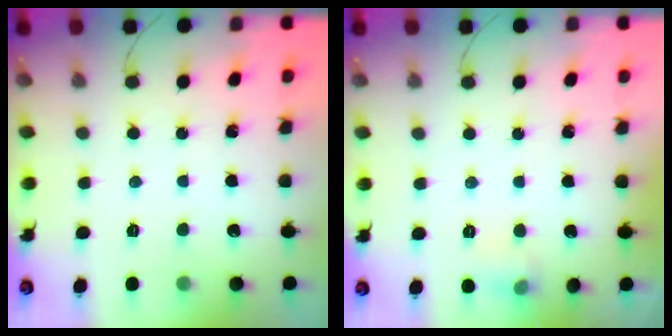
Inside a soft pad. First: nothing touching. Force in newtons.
{"total": 5.8, "press": 5.6, "slide": 1.4}